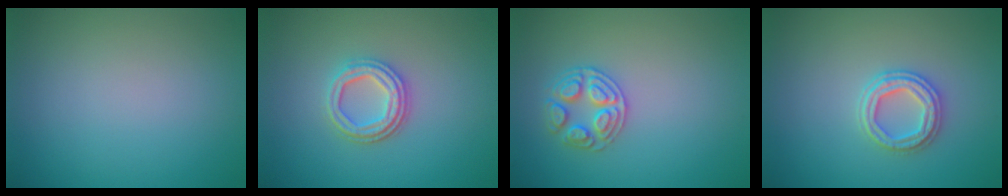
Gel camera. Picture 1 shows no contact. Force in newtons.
{"total": 3.5, "press": 3.0, "slide": 1.8}
{"total": 2.6, "press": 2.6, "slide": 0.2}
{"total": 2.8, "press": 2.7, "slide": 0.8}